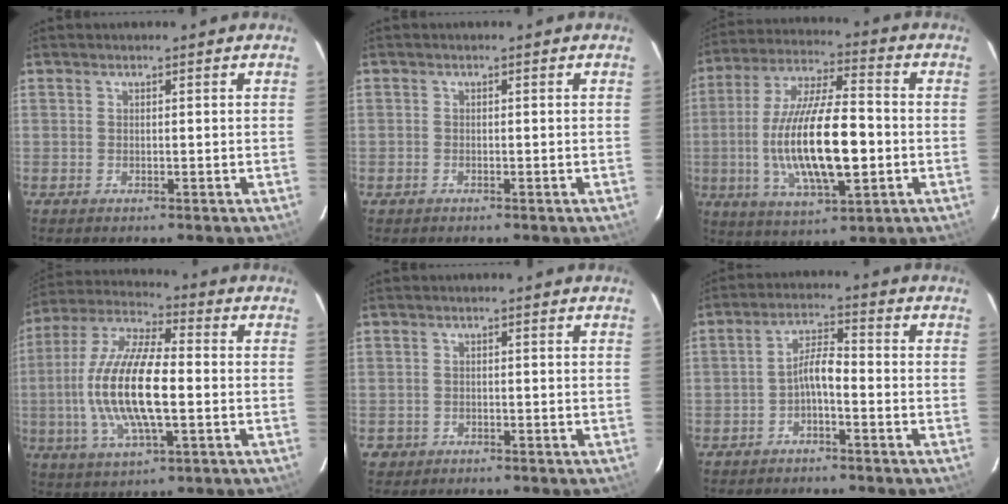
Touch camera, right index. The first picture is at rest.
{"total": 0.9, "force": [-0.6, 0.7, 0.0], "torque": [-0.003, 0.002, -0.010]}
{"total": 19.5, "force": [-3.0, 5.9, 18.4], "torque": [-0.357, -0.010, -0.048]}
{"total": 17.4, "force": [-2.0, 5.7, 16.4], "torque": [-0.328, -0.001, -0.041]}
{"total": 2.0, "force": [-1.0, 1.8, 0.3], "torque": [-0.015, 0.005, -0.011]}
{"total": 4.1, "force": [-2.3, 1.1, 3.3], "torque": [-0.069, 0.014, -0.039]}